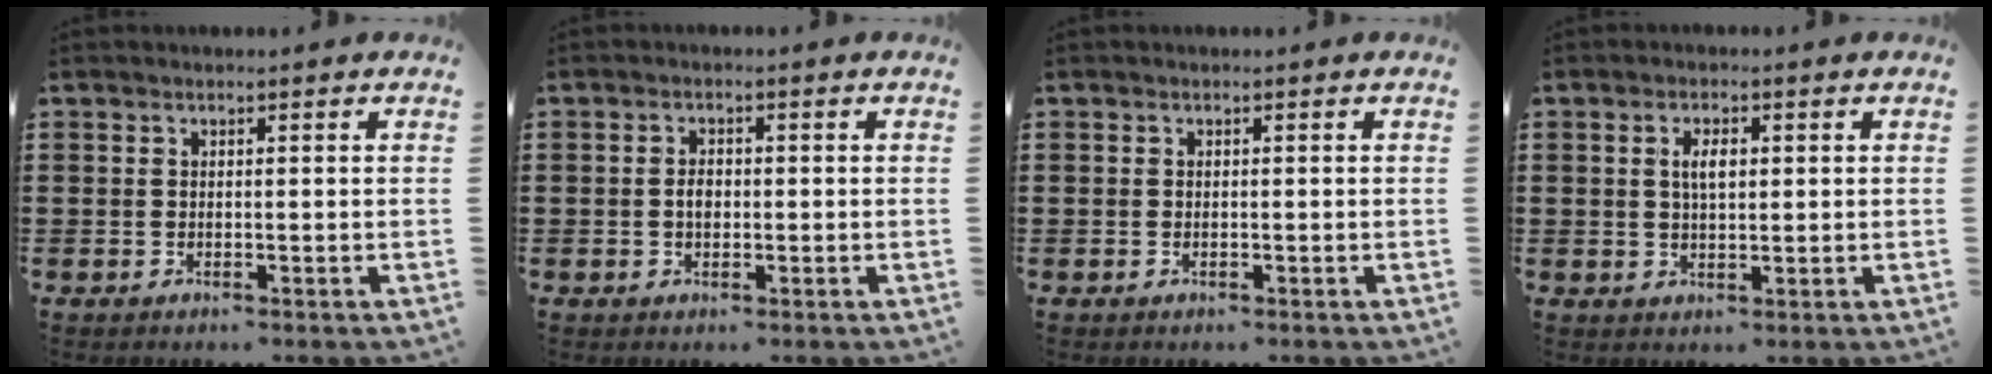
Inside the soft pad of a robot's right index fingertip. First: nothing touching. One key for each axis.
{"total": 1.9, "fx": -0.2, "fy": 1.2, "fz": 1.5, "tx": -0.031, "ty": 0.006, "tz": -0.005}
{"total": 0.0}
{"total": 3.0, "fx": 0.6, "fy": 1.3, "fz": 2.7, "tx": -0.056, "ty": 0.007, "tz": 0.008}